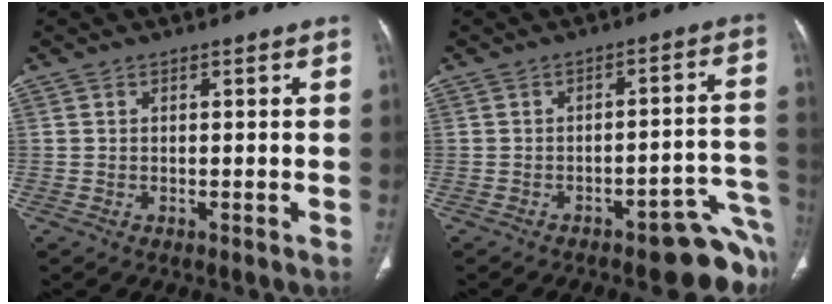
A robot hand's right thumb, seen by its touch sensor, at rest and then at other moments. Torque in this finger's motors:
{"motor_torque": [1.43, 1.46, 0.23, -0.60, 0.21]}